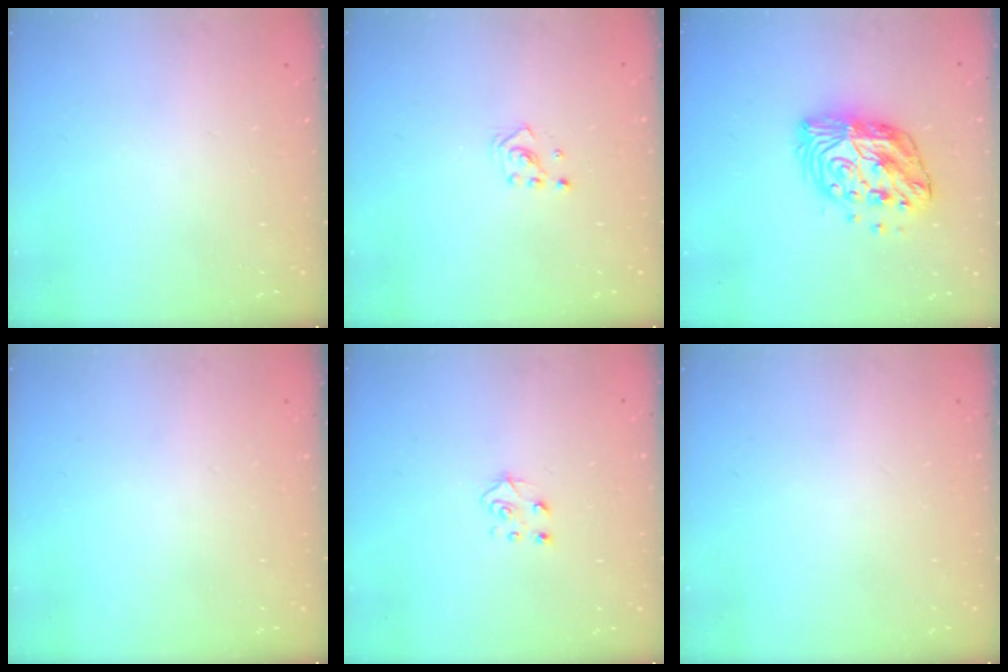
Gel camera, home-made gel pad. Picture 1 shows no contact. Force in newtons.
{"total": 2.2, "press": 2.2, "slide": 0.2}
{"total": 14.3, "press": 14.3, "slide": 0.9}
{"total": 0.0}
{"total": 5.7, "press": 5.7, "slide": 0.5}
{"total": 0.0}